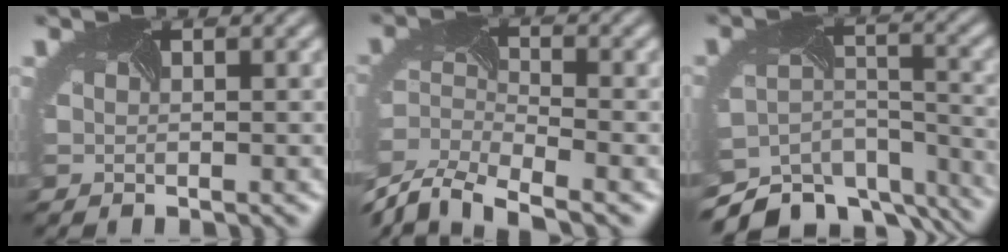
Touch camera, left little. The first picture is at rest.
{"total": 7.9, "force": [-6.9, 2.4, 3.1], "torque": [-0.083, -0.017, -0.129]}
{"total": 11.0, "force": [-10.1, 4.0, 1.7], "torque": [-0.035, -0.004, -0.128]}